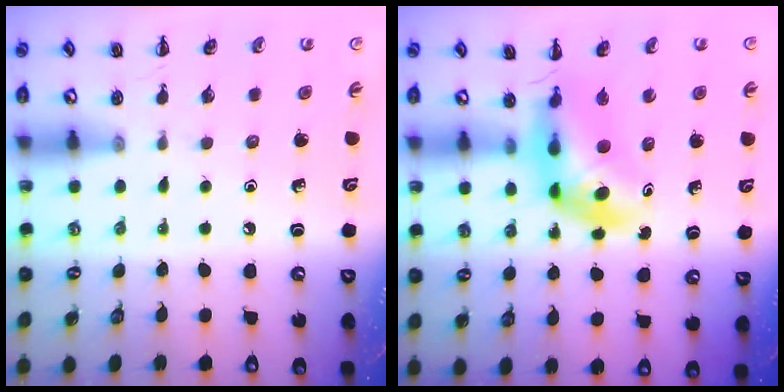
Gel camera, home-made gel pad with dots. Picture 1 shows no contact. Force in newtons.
{"total": 5.4, "press": 5.2, "slide": 1.4}